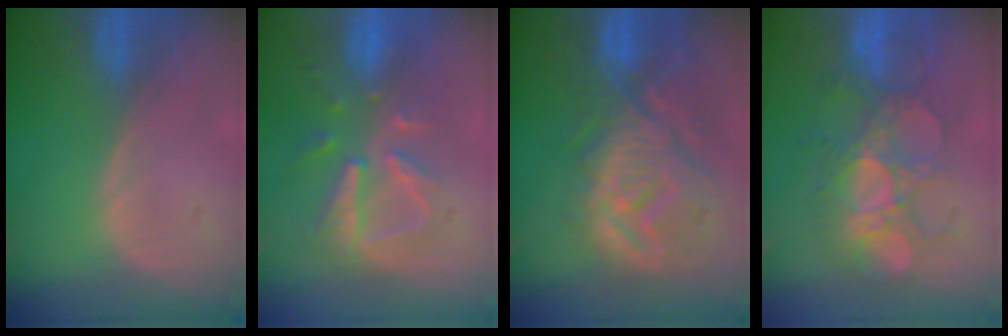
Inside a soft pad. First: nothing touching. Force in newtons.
{"total": 8.0, "press": 7.4, "slide": 3.0}
{"total": 12.2, "press": 11.0, "slide": 5.4}
{"total": 8.7, "press": 8.6, "slide": 1.6}